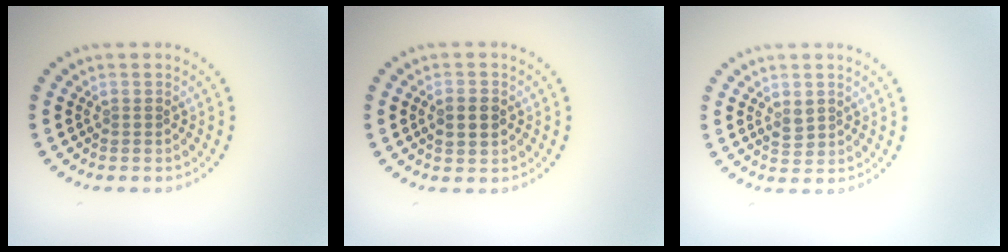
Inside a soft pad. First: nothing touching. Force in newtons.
{"total": 2.2, "press": 2.2, "slide": 0.1}
{"total": 1.5, "press": 1.5, "slide": 0.2}